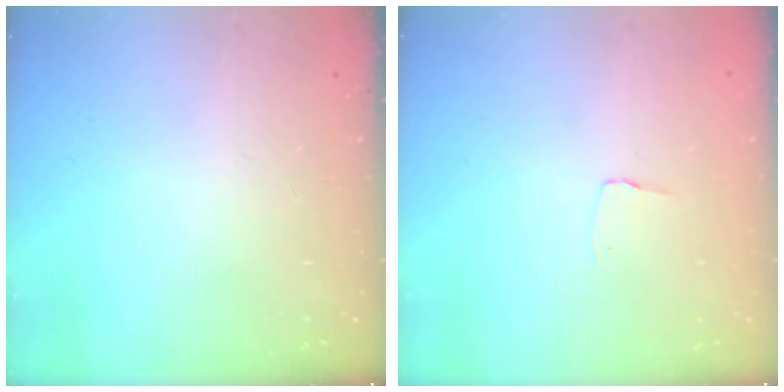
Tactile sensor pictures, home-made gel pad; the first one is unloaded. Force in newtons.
{"total": 2.6, "press": 2.6, "slide": 0.2}